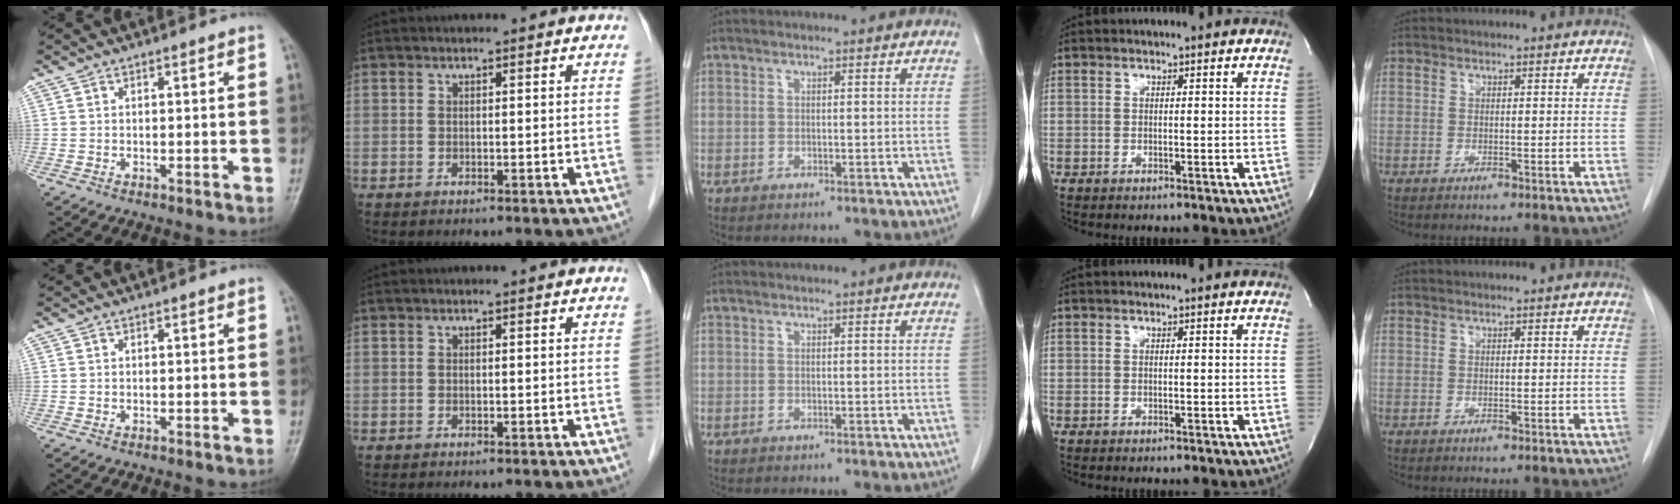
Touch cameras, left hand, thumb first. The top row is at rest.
{}